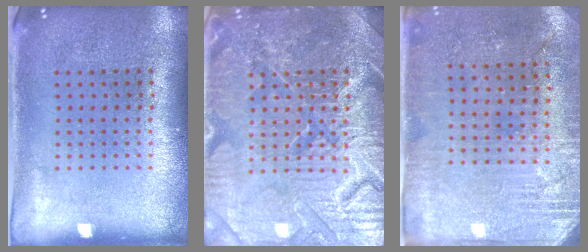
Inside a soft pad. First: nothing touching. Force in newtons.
{"total": 7.9, "press": 7.8, "slide": 1.0}
{"total": 2.9, "press": 2.8, "slide": 0.9}